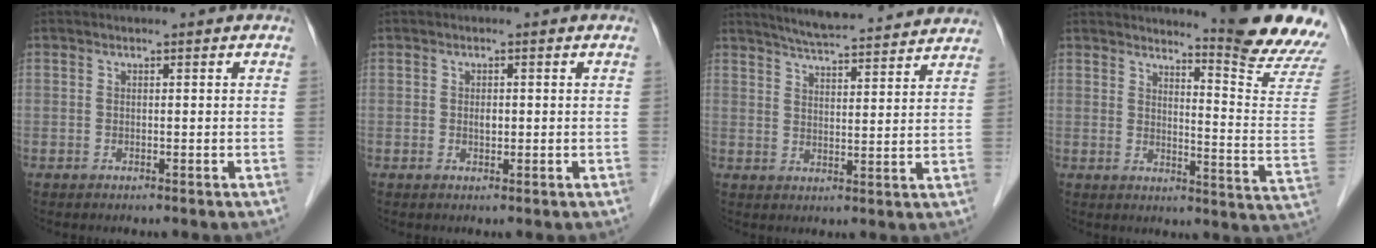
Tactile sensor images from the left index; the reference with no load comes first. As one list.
[{"total": 1.1, "force": [-0.1, 0.7, 0.8], "torque": [-0.013, -0.002, -0.002]}, {"total": 16.0, "force": [14.8, 1.6, 5.8], "torque": [-0.089, 0.018, 0.200]}, {"total": 13.7, "force": [12.8, -2.0, 4.6], "torque": [-0.064, -0.114, 0.145]}]